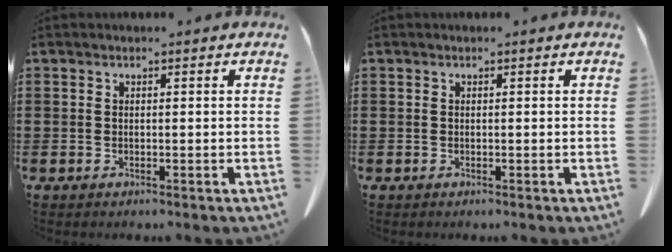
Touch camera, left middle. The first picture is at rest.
{"total": 0.0}